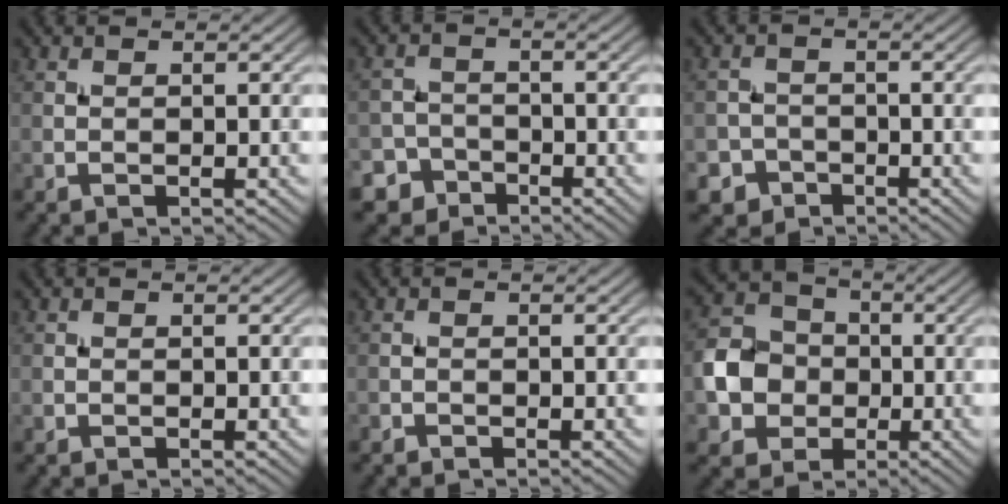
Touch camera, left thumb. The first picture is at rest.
{"total": 4.9, "force": [-3.5, 3.4, 0.5], "torque": [0.007, -0.001, -0.073]}
{"total": 3.2, "force": [-2.0, 2.5, 0.4], "torque": [0.000, 0.003, -0.044]}
{"total": 0.0}
{"total": 0.7, "force": [-0.6, 0.3, 0.0], "torque": [0.001, -0.003, -0.012]}
{"total": 7.7, "force": [-1.4, 6.7, 3.5], "torque": [-0.090, 0.002, -0.042]}